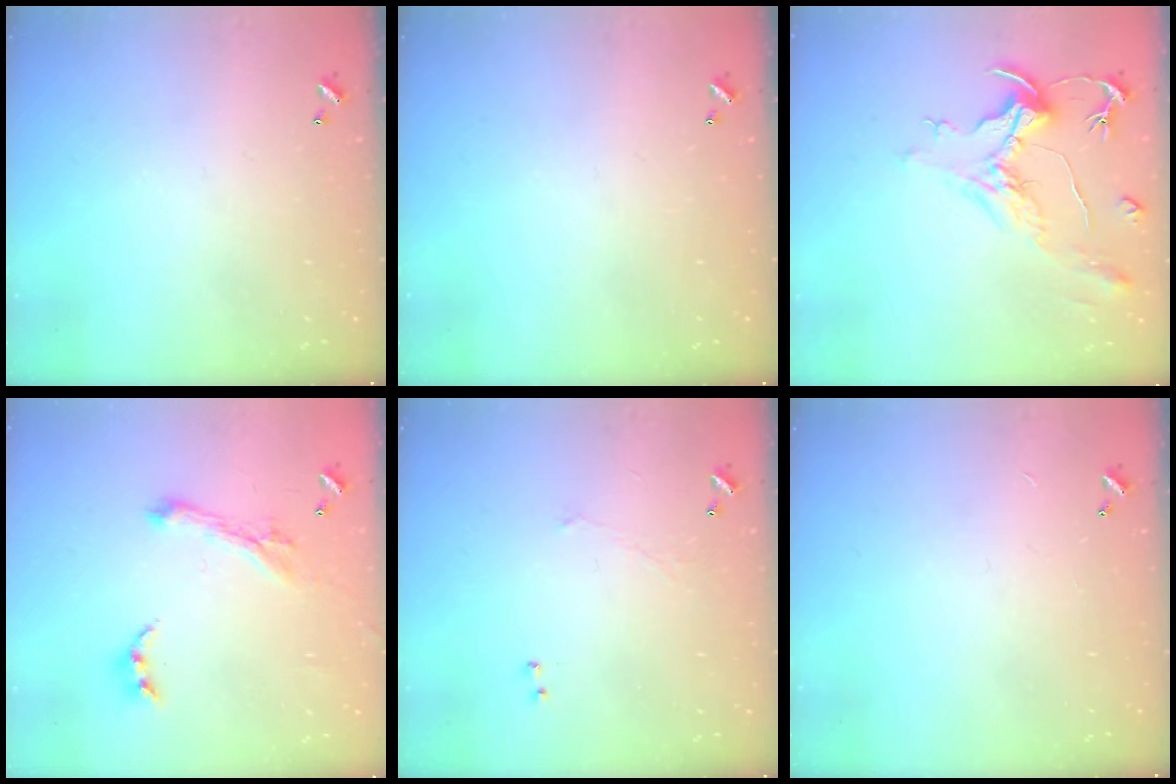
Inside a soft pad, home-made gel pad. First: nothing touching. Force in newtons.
{"total": 0.0}
{"total": 2.2, "press": 1.7, "slide": 1.4}
{"total": 1.6, "press": 1.1, "slide": 1.2}
{"total": 0.9, "press": 0.7, "slide": 0.7}
{"total": 0.9, "press": 0.9, "slide": 0.2}